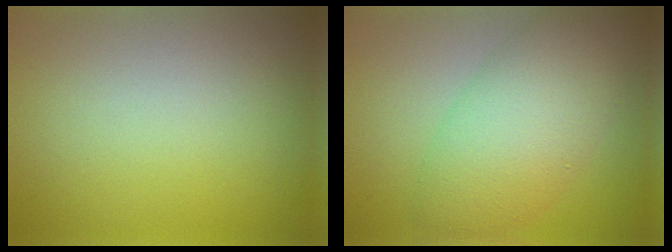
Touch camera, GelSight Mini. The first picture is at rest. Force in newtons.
{"total": 7.4, "press": 7.4, "slide": 0.5}